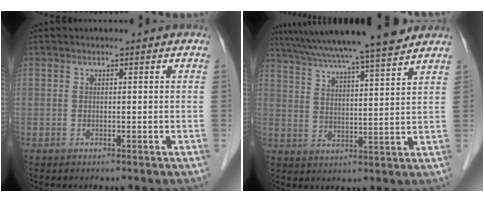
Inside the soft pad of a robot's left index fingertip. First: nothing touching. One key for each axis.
{"total": 18.2, "fx": 15.8, "fy": -0.1, "fz": 9.0, "tx": -0.157, "ty": 0.023, "tz": 0.237}